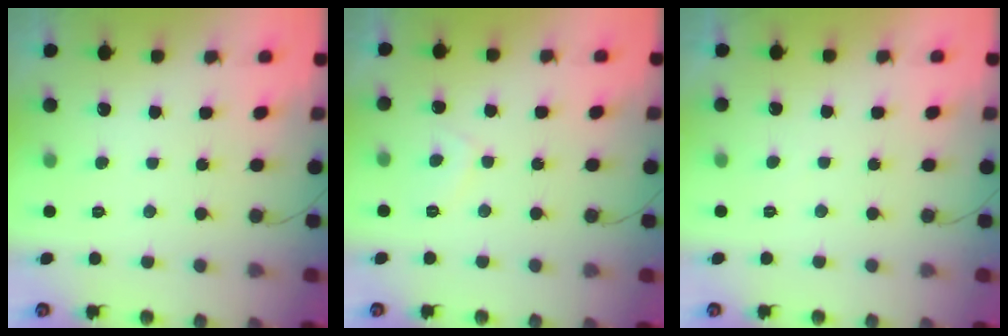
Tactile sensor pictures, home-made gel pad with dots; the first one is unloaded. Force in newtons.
{"total": 2.3, "press": 2.2, "slide": 0.8}
{"total": 0.9, "press": 0.8, "slide": 0.4}